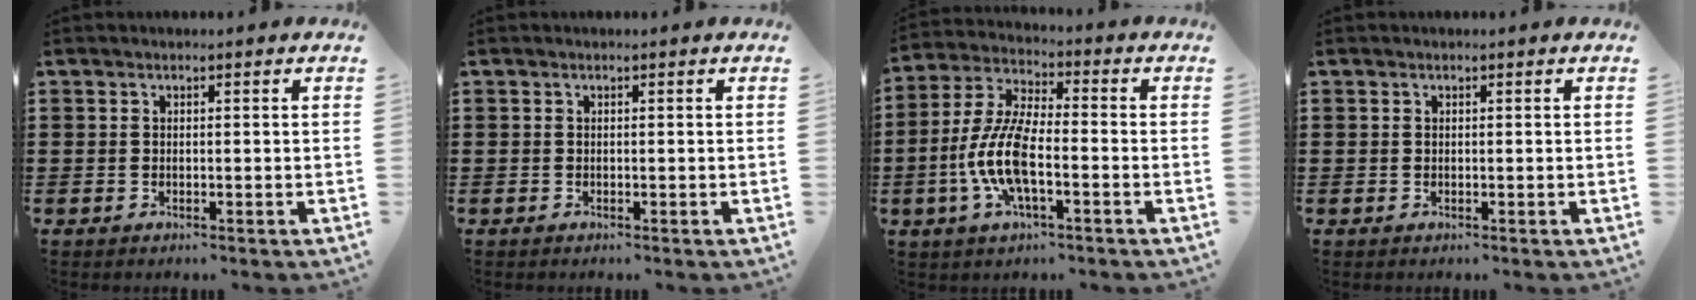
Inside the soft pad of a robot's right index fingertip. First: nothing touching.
{"total": 0.0}
{"total": 9.3, "force": [-2.7, 3.3, 8.3], "torque": [-0.203, -0.013, -0.059]}
{"total": 0.0}